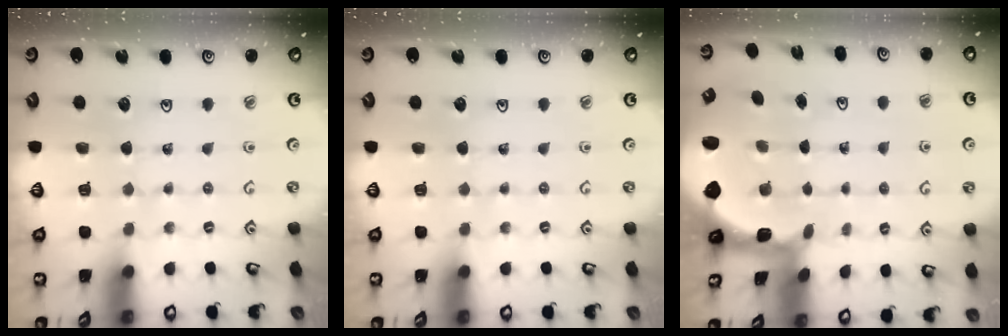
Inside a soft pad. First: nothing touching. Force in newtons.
{"total": 0.0}
{"total": 2.3, "press": 1.5, "slide": 1.8}